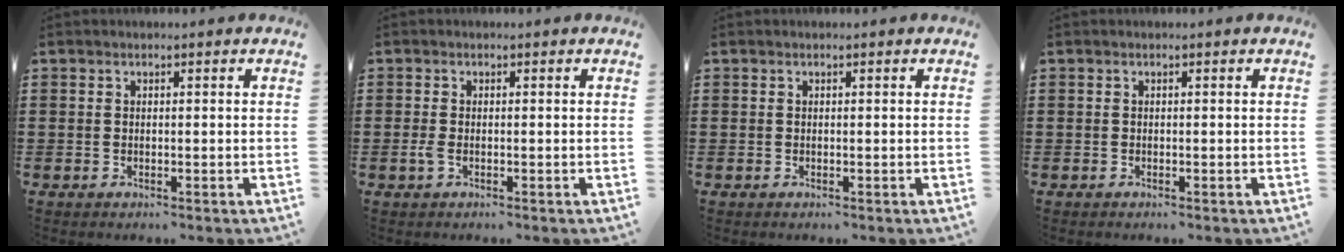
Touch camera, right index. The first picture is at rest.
{"total": 1.2, "force": [-0.4, 0.4, 1.1], "torque": [-0.028, -0.006, -0.009]}
{"total": 0.0}
{"total": 0.0}